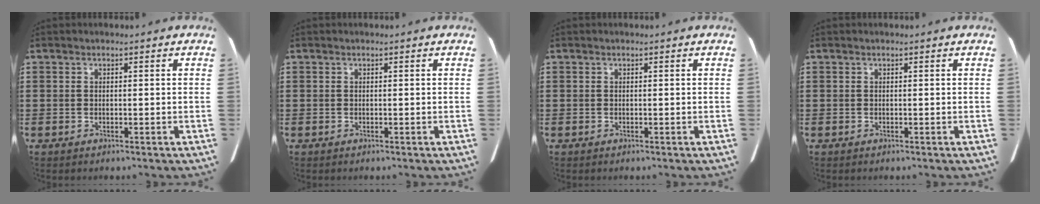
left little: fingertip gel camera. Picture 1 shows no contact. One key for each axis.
{"total": 0.0}
{"total": 0.0}
{"total": 0.0}